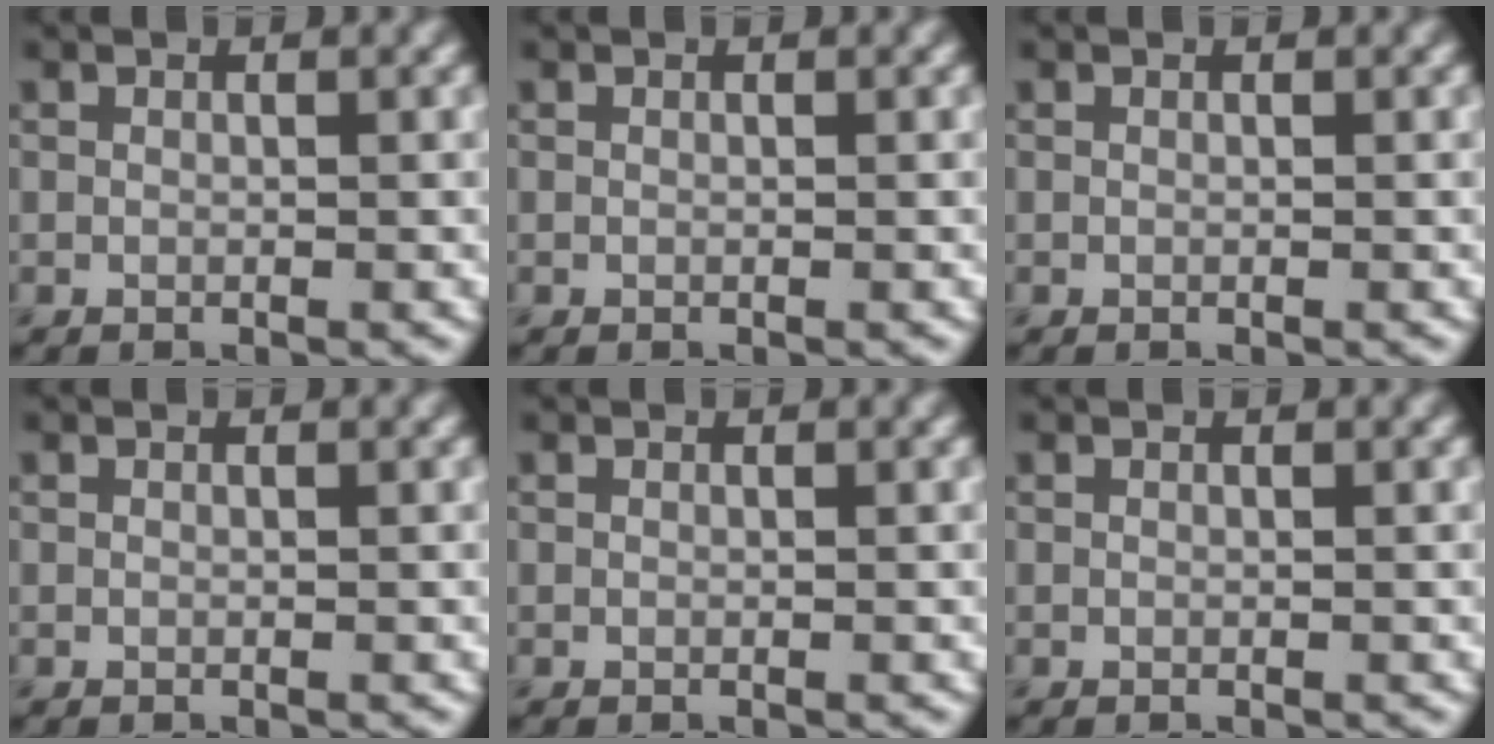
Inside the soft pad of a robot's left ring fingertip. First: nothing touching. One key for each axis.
{"total": 0.0}
{"total": 0.0}
{"total": 0.0}
{"total": 0.0}
{"total": 0.0}